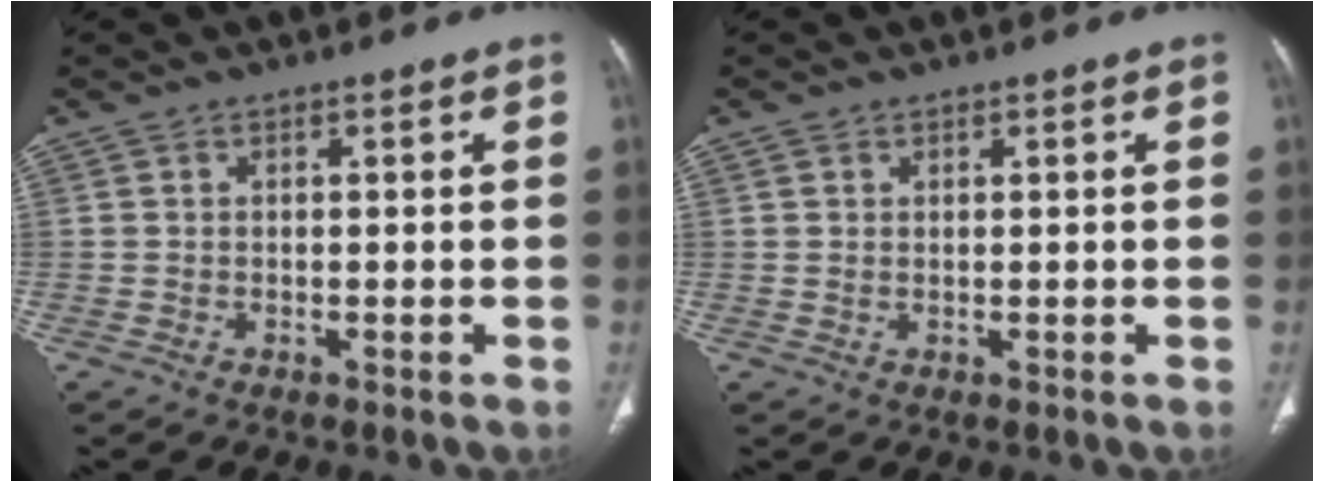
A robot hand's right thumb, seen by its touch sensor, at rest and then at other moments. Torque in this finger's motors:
{"motor_torque": [-0.08, -0.24, -0.22, -0.22, 0.05]}